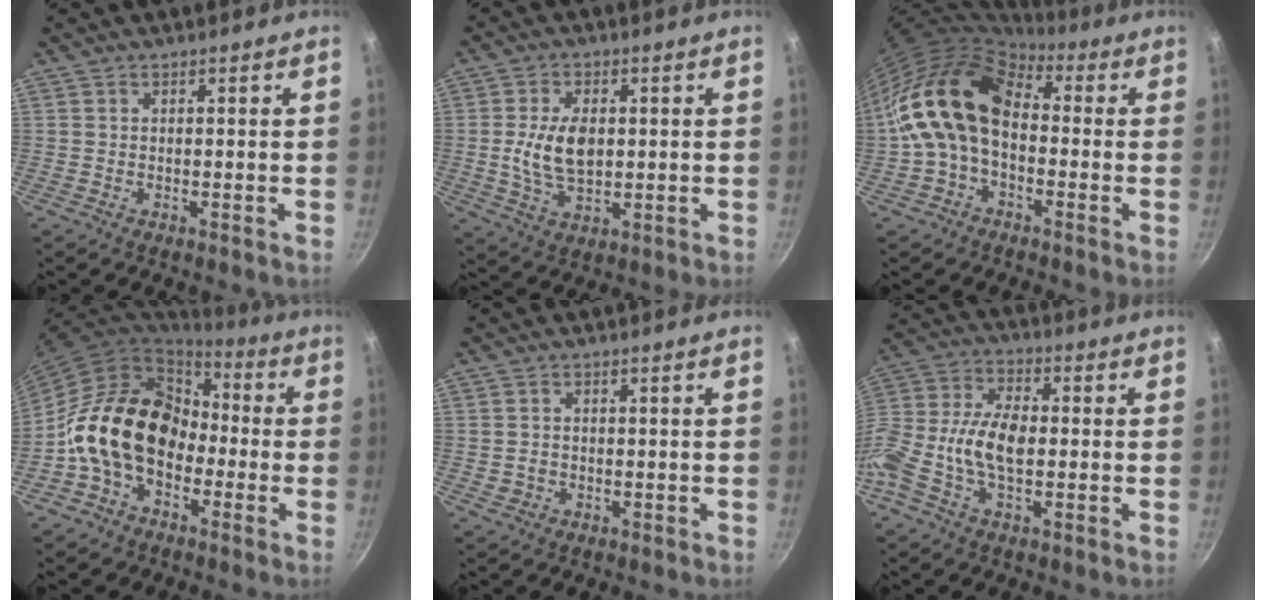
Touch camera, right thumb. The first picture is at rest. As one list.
[{"total": 9.1, "force": [0.5, 5.4, 7.3], "torque": [-0.128, -0.006, 0.009]}, {"total": 15.2, "force": [-0.3, 10.4, 11.0], "torque": [-0.175, 0.040, -0.024]}, {"total": 17.0, "force": [-3.3, 12.4, 11.2], "torque": [-0.153, 0.054, -0.073]}, {"total": 1.9, "force": [-0.4, 1.7, 0.8], "torque": [-0.009, 0.008, -0.001]}, {"total": 14.8, "force": [-1.5, 8.2, 12.2], "torque": [-0.251, 0.026, -0.048]}]